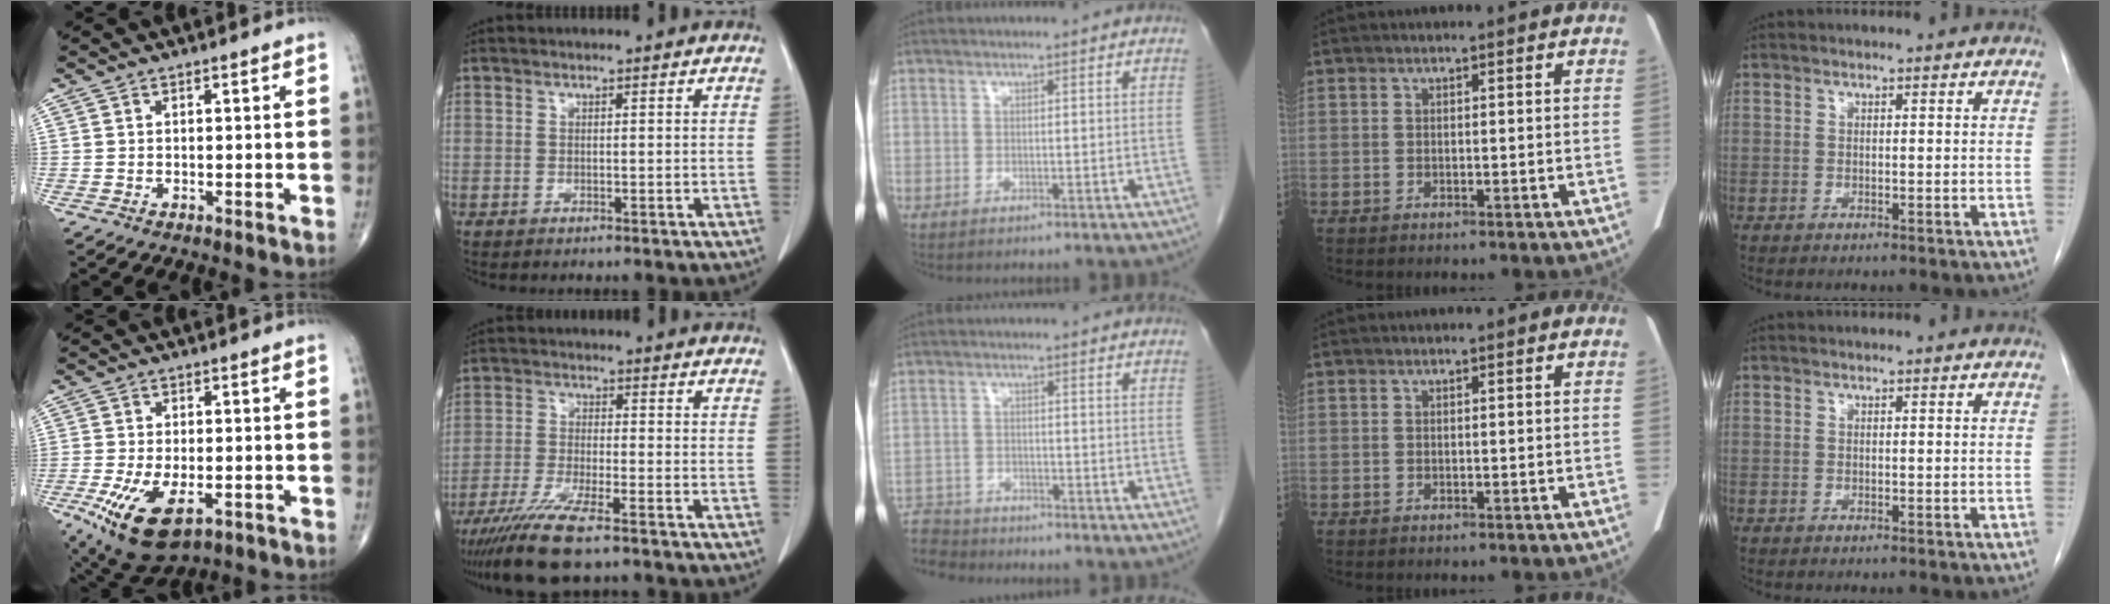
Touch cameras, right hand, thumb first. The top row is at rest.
{"thumb": {"total": 12.8, "force": [-5.3, 6.3, 9.7], "torque": [-0.186, -0.003, -0.078]}, "index": {"total": 10.2, "force": [-7.6, 0.9, 6.7], "torque": [-0.126, -0.029, -0.134]}, "middle": {"total": 7.6, "force": [-7.2, 2.3, 0.3], "torque": [-0.016, 0.002, -0.129]}}